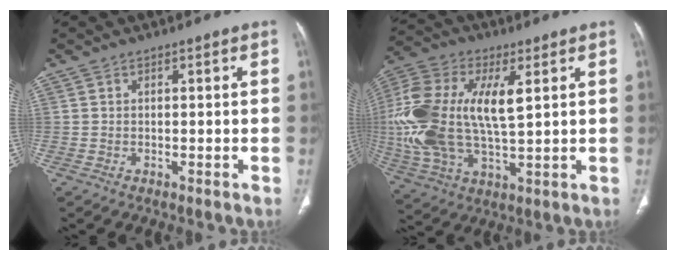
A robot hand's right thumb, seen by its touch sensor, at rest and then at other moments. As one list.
[{"total": 20.9, "force": [3.4, 9.9, 18.1], "torque": [-0.404, 0.003, 0.058]}]